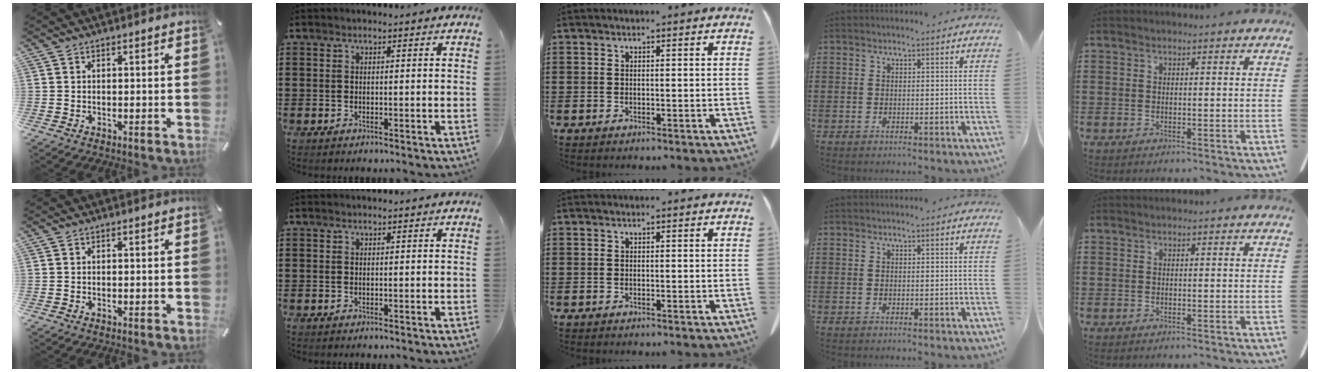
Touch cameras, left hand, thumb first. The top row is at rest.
{}